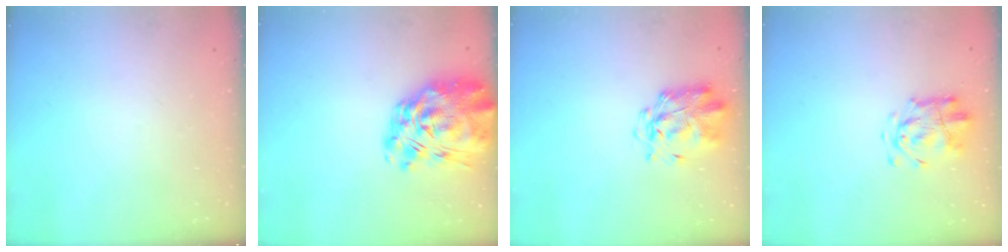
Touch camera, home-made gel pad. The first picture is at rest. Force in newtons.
{"total": 16.6, "press": 15.5, "slide": 5.9}
{"total": 2.9, "press": 2.8, "slide": 0.7}
{"total": 3.8, "press": 3.7, "slide": 0.4}